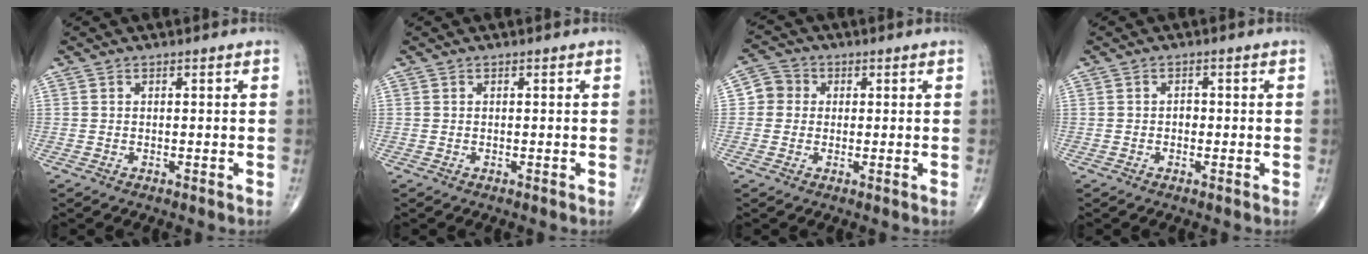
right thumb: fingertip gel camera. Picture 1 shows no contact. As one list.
[{"total": 0.0}, {"total": 4.3, "force": [0.3, 4.1, 1.1], "torque": [0.001, 0.008, -0.005]}, {"total": 1.2, "force": [-0.3, 0.9, 0.7], "torque": [-0.006, 0.004, -0.007]}]